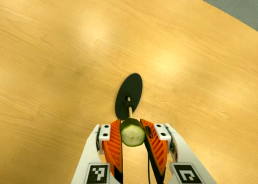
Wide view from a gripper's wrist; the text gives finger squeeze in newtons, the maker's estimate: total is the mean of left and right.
{"total": 8.7, "left": 7.8, "right": 9.6}